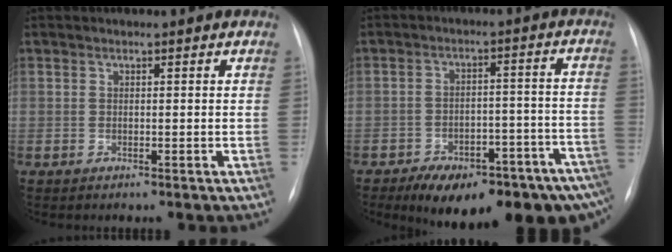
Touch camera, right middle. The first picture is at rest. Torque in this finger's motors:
{"motor_torque": [1.09, -1.05, 0.47, 0.18]}